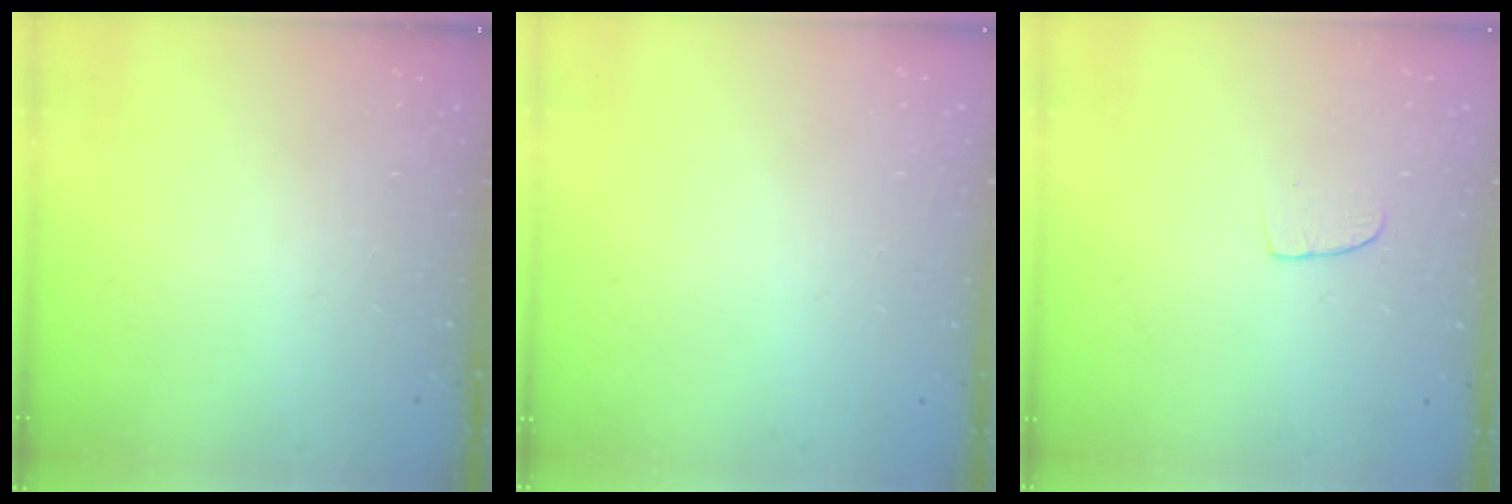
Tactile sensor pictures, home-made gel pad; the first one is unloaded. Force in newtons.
{"total": 0.0}
{"total": 6.0, "press": 5.9, "slide": 0.5}